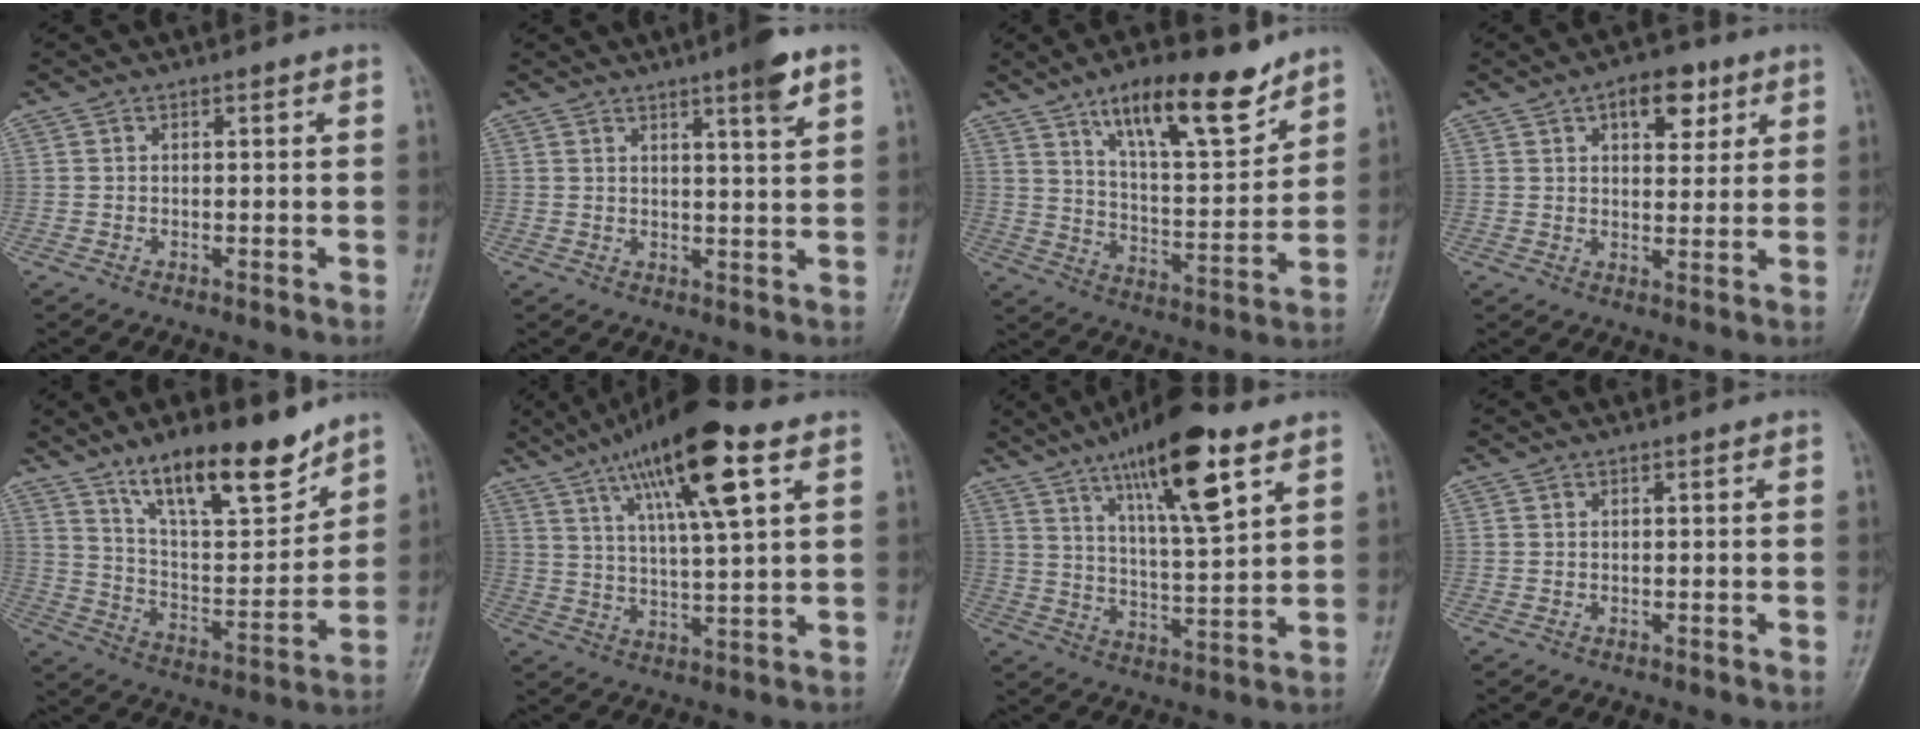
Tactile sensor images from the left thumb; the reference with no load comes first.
{"total": 5.5, "force": [3.4, 0.4, 4.2], "torque": [-0.058, -0.020, 0.050]}
{"total": 16.3, "force": [10.8, 5.1, 11.2], "torque": [-0.153, -0.062, 0.187]}
{"total": 7.8, "force": [3.9, 4.3, 5.2], "torque": [-0.044, -0.013, 0.053]}
{"total": 17.5, "force": [12.6, 5.4, 11.0], "torque": [-0.142, -0.079, 0.222]}
{"total": 17.2, "force": [8.8, 3.5, 14.4], "torque": [-0.239, -0.014, 0.152]}
{"total": 17.0, "force": [9.6, 3.9, 13.5], "torque": [-0.210, -0.038, 0.165]}
{"total": 0.0}